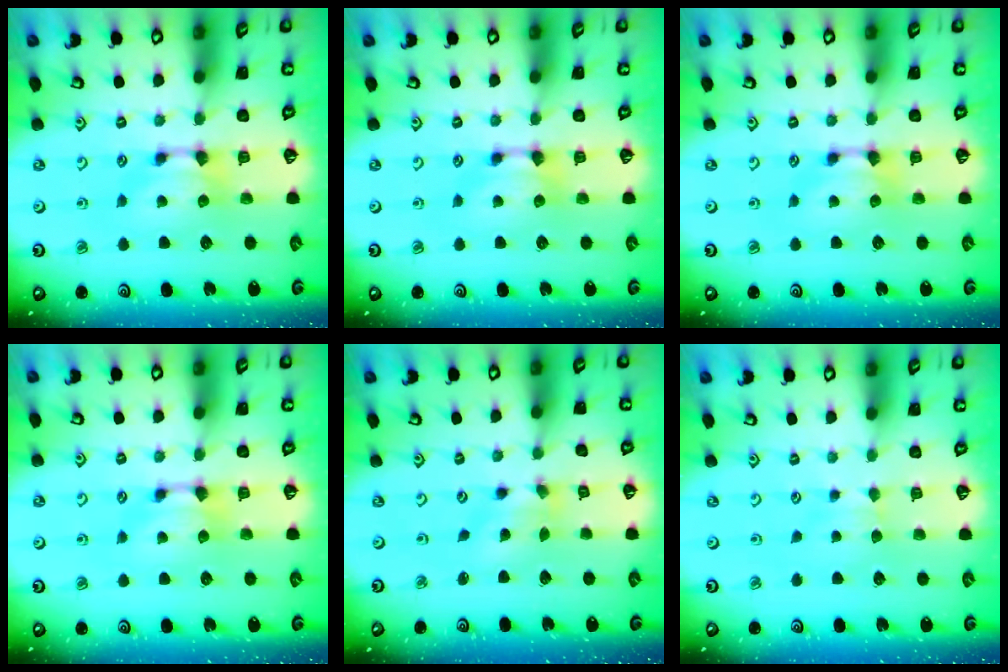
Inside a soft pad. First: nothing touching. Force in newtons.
{"total": 0.0}
{"total": 0.0}
{"total": 0.0}
{"total": 1.4, "press": 0.6, "slide": 1.3}
{"total": 1.9, "press": 1.8, "slide": 0.4}